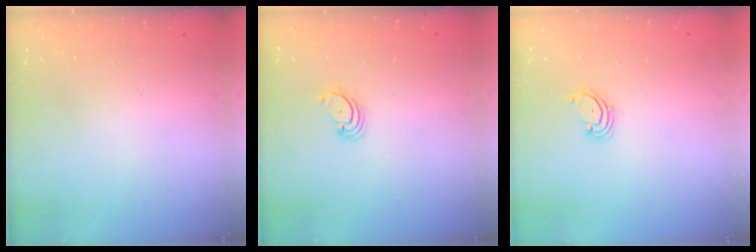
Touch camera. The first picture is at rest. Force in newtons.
{"total": 2.7, "press": 2.7, "slide": 0.3}
{"total": 2.1, "press": 2.1, "slide": 0.3}